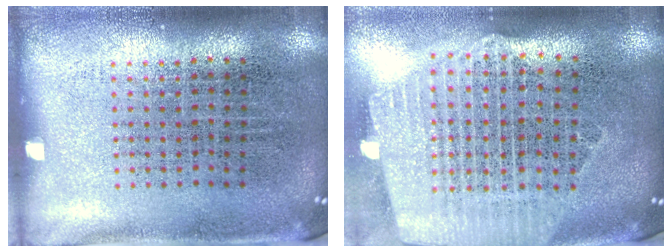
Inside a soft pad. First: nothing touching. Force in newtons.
{"total": 2.6, "press": 2.2, "slide": 1.3}